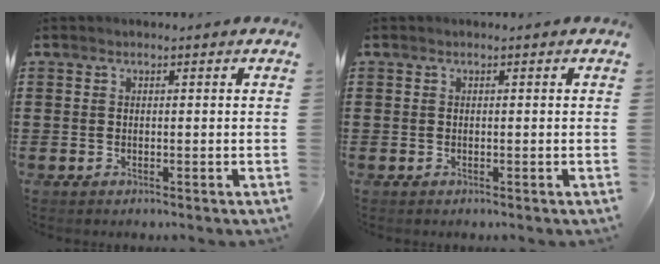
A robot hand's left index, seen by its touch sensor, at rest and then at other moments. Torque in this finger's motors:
{"motor_torque": [0.00, 0.00, 0.00, 0.00]}